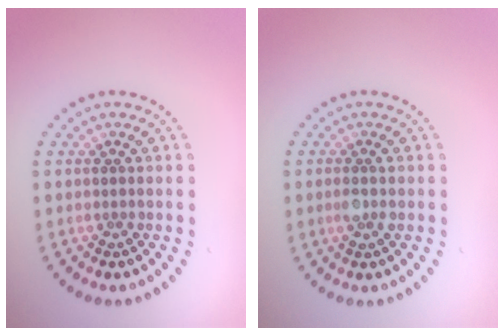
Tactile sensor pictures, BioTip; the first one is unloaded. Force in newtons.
{"total": 1.3, "press": 1.2, "slide": 0.6}